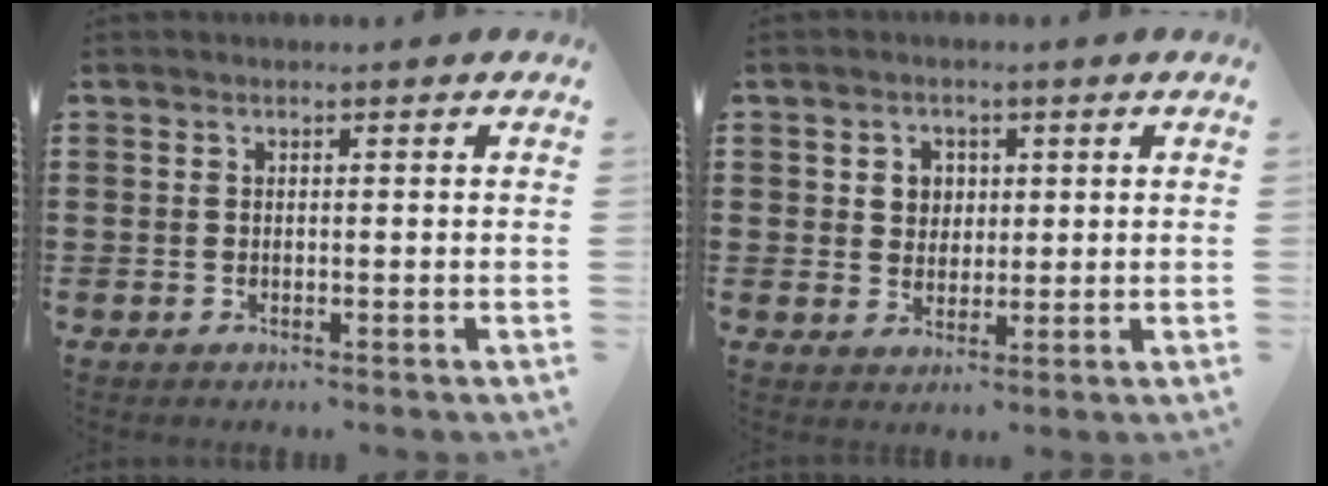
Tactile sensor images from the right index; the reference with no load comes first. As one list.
[{"total": 3.1, "force": [0.9, 2.8, 0.8], "torque": [-0.029, 0.011, 0.013]}]